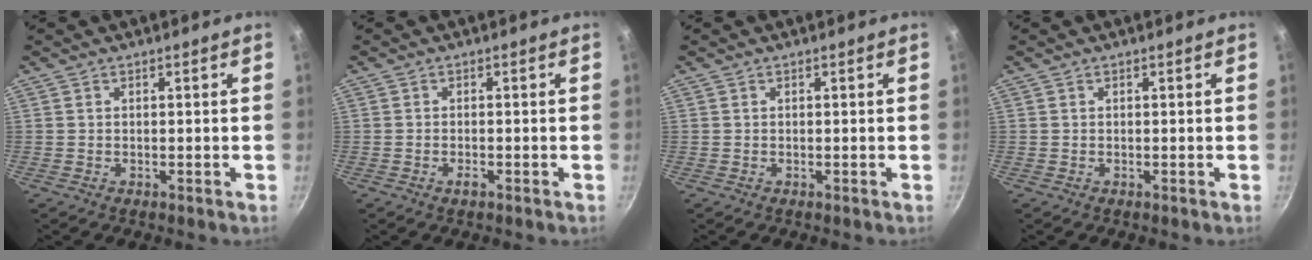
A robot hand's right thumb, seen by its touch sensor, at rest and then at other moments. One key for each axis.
{"total": 1.2, "fx": -0.7, "fy": 0.4, "fz": 0.9, "tx": -0.023, "ty": 0.003, "tz": -0.015}
{"total": 0.0}
{"total": 0.0}